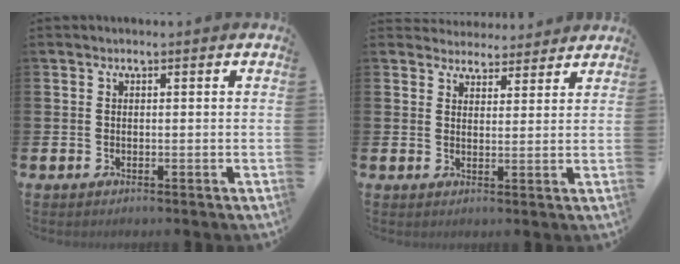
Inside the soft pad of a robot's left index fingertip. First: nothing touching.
{"total": 3.6, "force": [3.4, 1.0, -0.3], "torque": [0.004, -0.023, 0.060]}